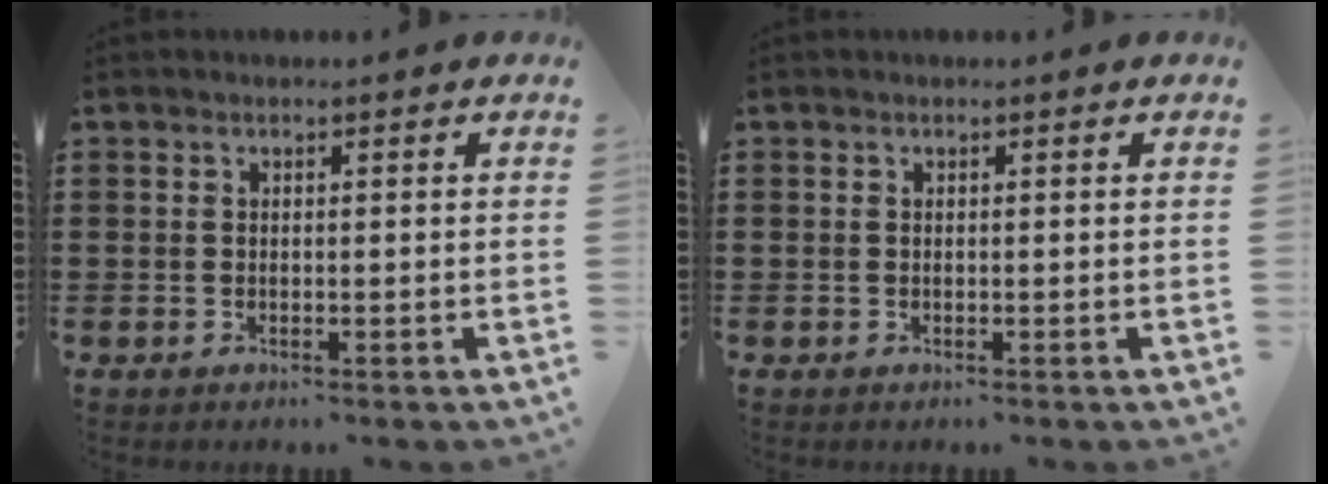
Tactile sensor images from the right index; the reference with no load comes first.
{"total": 0.0}